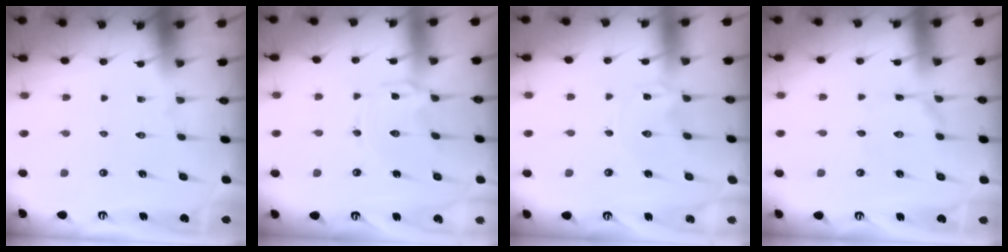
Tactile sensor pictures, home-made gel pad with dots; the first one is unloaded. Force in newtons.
{"total": 0.6, "press": 0.5, "slide": 0.4}
{"total": 0.0}
{"total": 0.9, "press": 0.9, "slide": 0.1}